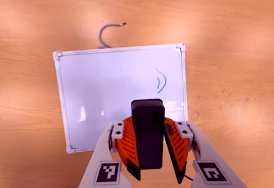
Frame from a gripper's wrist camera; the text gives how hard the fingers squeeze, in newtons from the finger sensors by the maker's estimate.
{"total": 9.8, "left": 10.2, "right": 9.5}